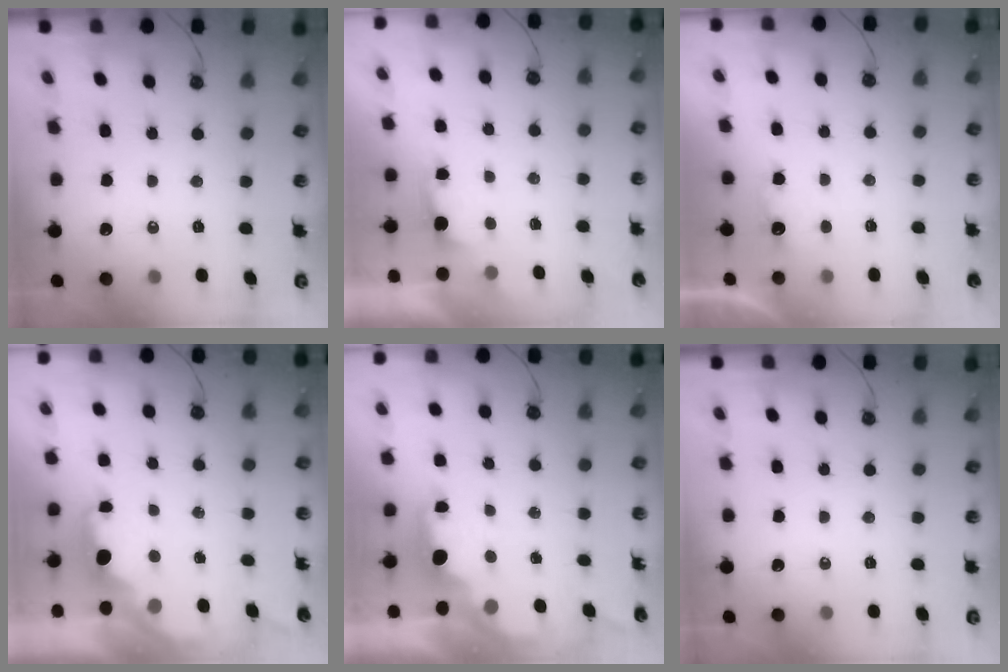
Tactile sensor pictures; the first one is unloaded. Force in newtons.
{"total": 2.0, "press": 1.8, "slide": 0.9}
{"total": 2.4, "press": 2.2, "slide": 0.8}
{"total": 2.0, "press": 1.8, "slide": 0.8}
{"total": 1.8, "press": 1.7, "slide": 0.5}
{"total": 0.0}